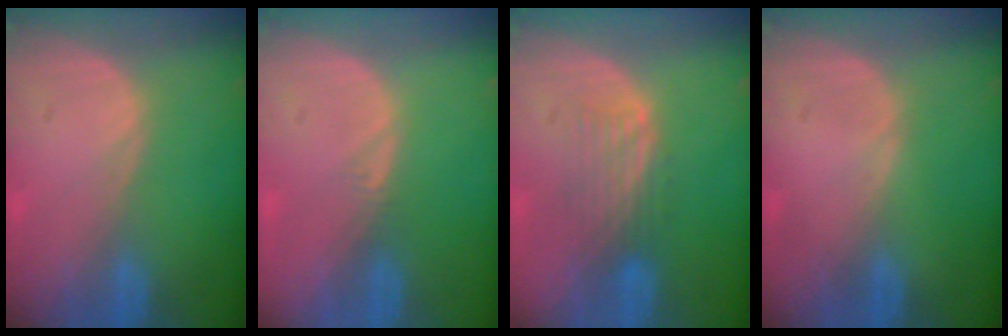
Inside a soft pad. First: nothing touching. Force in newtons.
{"total": 0.5, "press": 0.5, "slide": 0.2}
{"total": 4.5, "press": 3.8, "slide": 2.3}
{"total": 0.0}